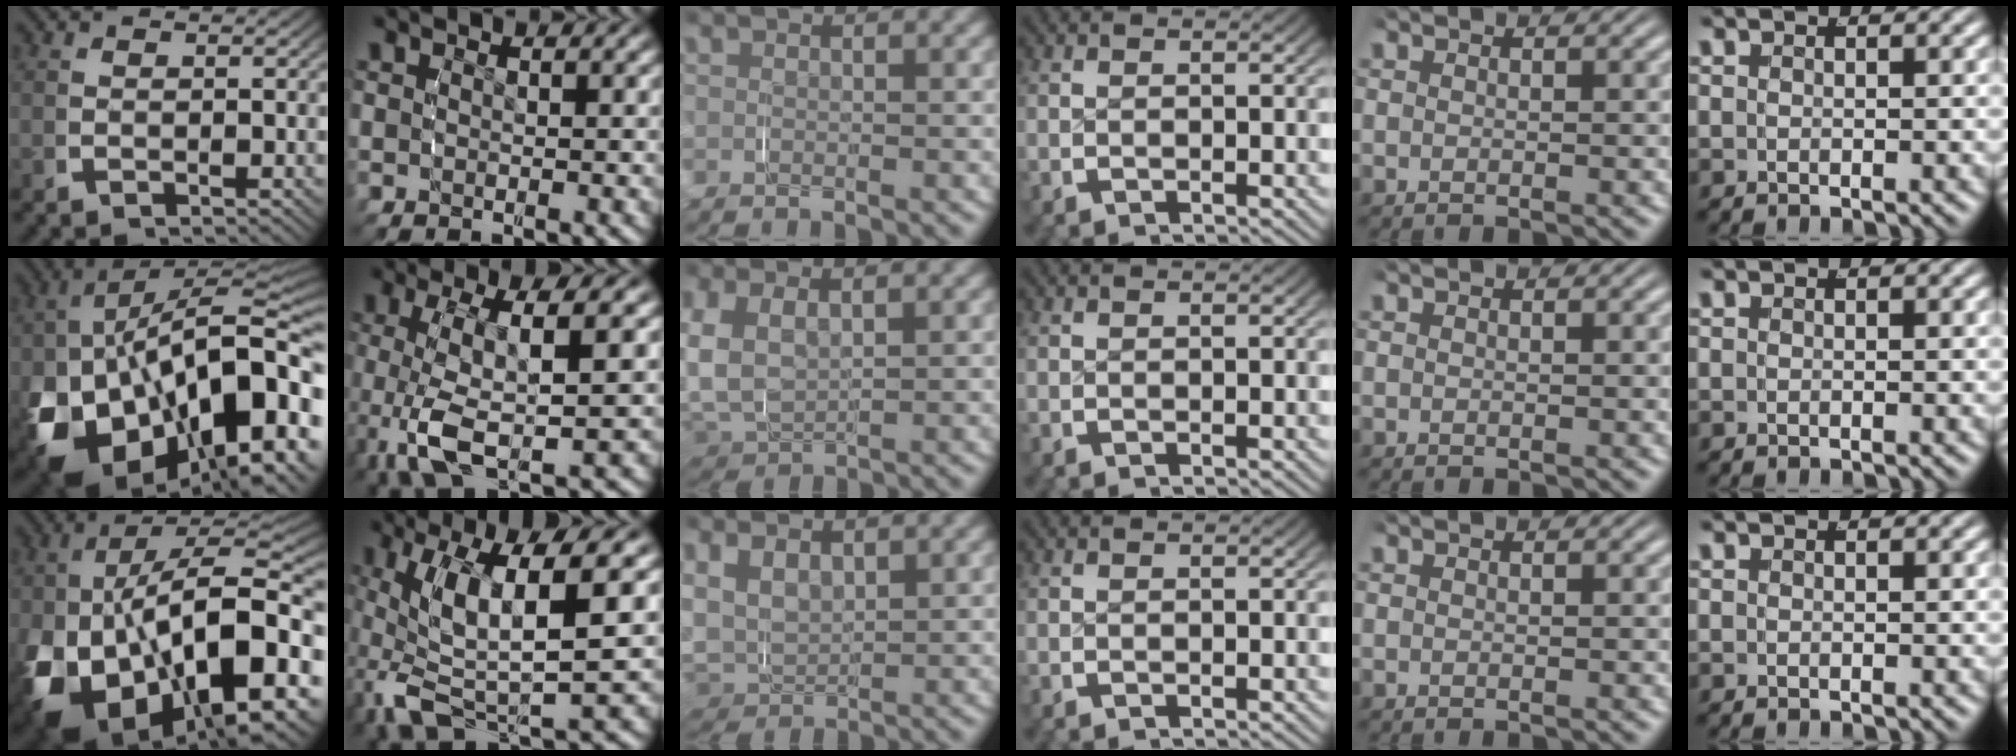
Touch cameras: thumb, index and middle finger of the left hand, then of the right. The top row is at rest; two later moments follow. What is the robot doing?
{"motion": "grasp_and_lifting", "object": "shoes"}